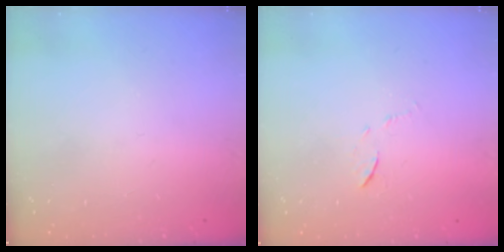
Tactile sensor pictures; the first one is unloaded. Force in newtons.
{"total": 5.3, "press": 5.2, "slide": 0.4}